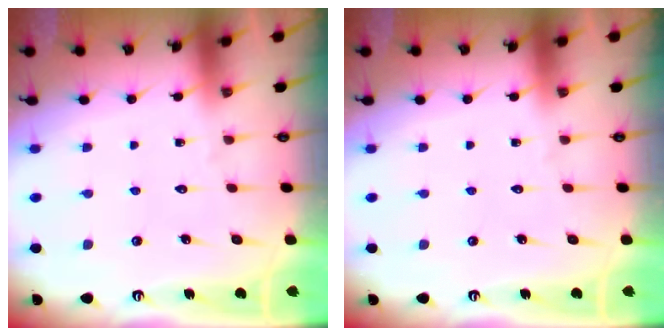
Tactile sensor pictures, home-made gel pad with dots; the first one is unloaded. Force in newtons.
{"total": 0.0}